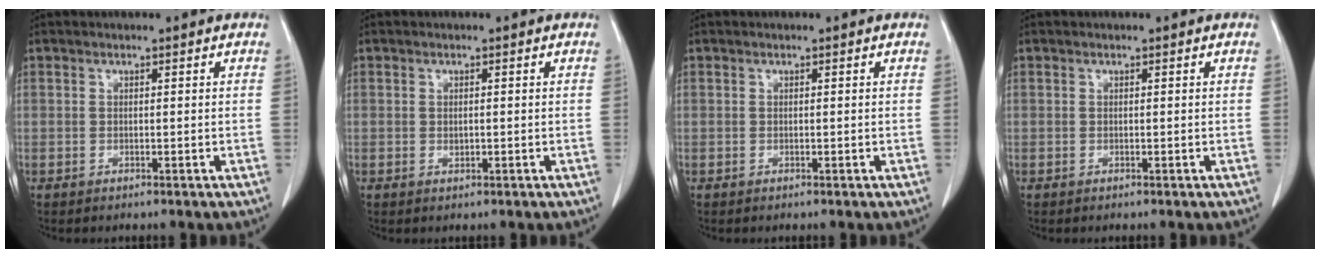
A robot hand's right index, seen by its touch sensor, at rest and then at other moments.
{"total": 0.8, "force": [0.0, 0.4, 0.6], "torque": [-0.012, -0.001, 0.001]}
{"total": 0.0}
{"total": 0.0}